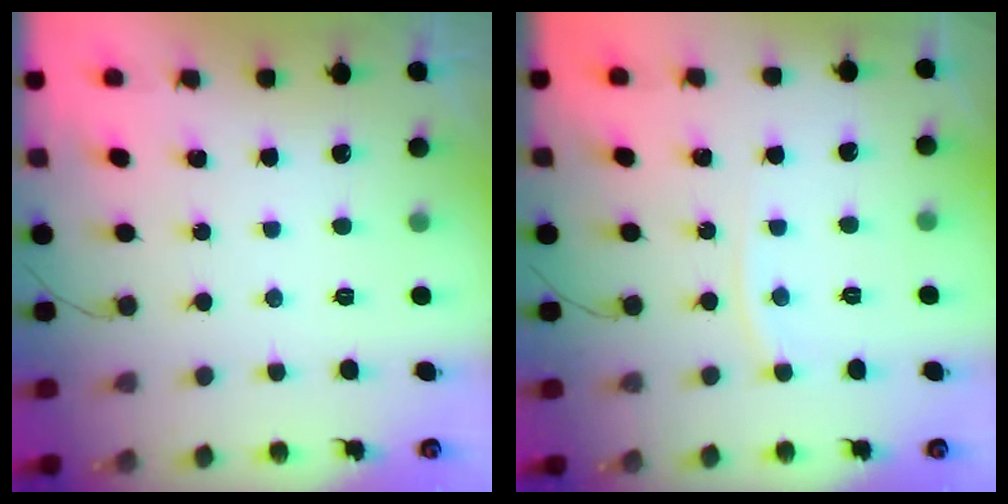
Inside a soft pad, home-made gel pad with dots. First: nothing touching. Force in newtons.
{"total": 4.6, "press": 4.6, "slide": 0.5}